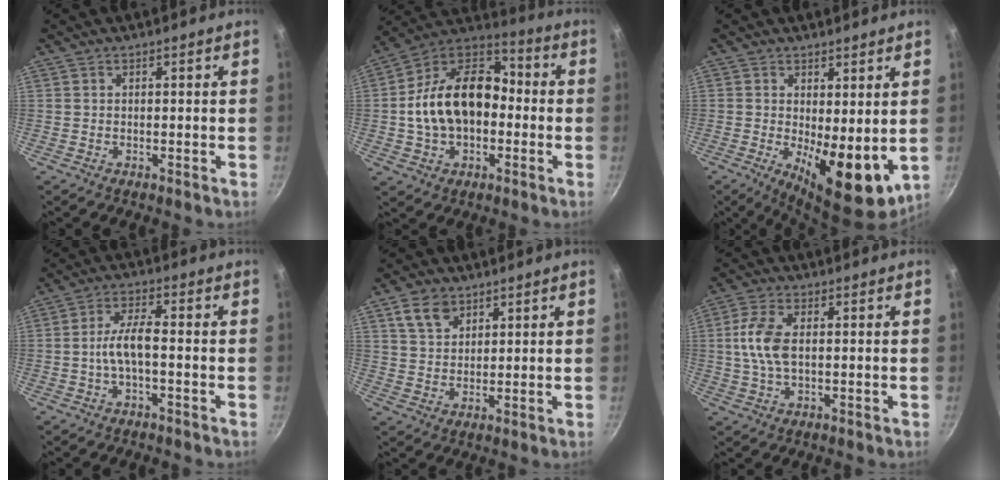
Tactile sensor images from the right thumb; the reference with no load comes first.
{"total": 19.6, "force": [-1.4, 13.4, 14.2], "torque": [-0.225, 0.054, -0.038]}
{"total": 11.1, "force": [-0.2, 4.5, 10.1], "torque": [-0.122, -0.023, 0.008]}
{"total": 5.7, "force": [-1.4, 1.8, 5.3], "torque": [-0.109, 0.028, -0.033]}
{"total": 6.2, "force": [3.5, 4.0, 3.0], "torque": [-0.039, -0.010, 0.070]}
{"total": 7.7, "force": [0.7, 4.0, 6.5], "torque": [-0.139, 0.008, 0.009]}